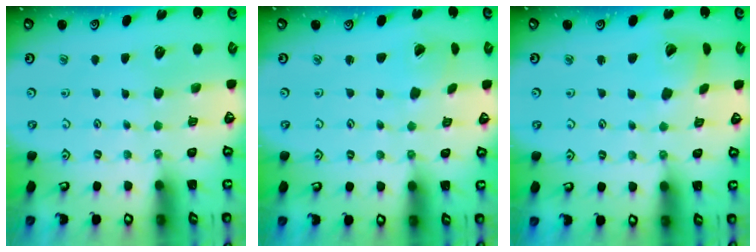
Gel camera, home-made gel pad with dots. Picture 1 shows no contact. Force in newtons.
{"total": 0.6, "press": 0.3, "slide": 0.5}
{"total": 4.9, "press": 4.9, "slide": 0.6}